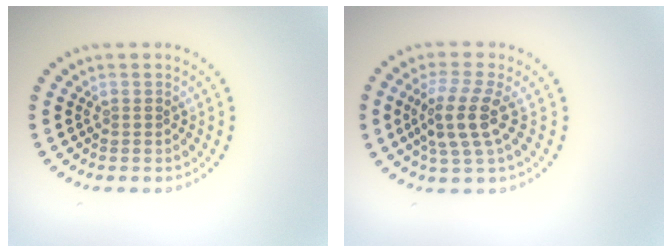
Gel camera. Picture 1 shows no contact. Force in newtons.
{"total": 3.8, "press": 3.2, "slide": 2.1}